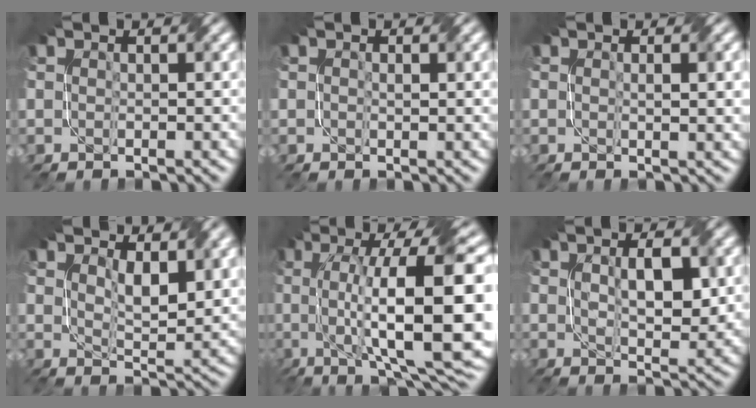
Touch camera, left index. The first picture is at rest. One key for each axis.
{"total": 1.4, "fx": 0.5, "fy": 0.7, "fz": 1.1, "tx": -0.016, "ty": 0.001, "tz": 0.010}
{"total": 2.4, "fx": 0.4, "fy": 0.5, "fz": 2.3, "tx": -0.032, "ty": 0.002, "tz": 0.008}
{"total": 4.0, "fx": 2.1, "fy": 1.4, "fz": 3.1, "tx": -0.064, "ty": -0.009, "tz": 0.041}
{"total": 15.7, "fx": 0.0, "fy": 4.6, "fz": 15.0, "tx": -0.227, "ty": 0.007, "tz": 0.007}
{"total": 4.4, "fx": 1.1, "fy": 1.6, "fz": 4.0, "tx": -0.073, "ty": -0.001, "tz": 0.022}